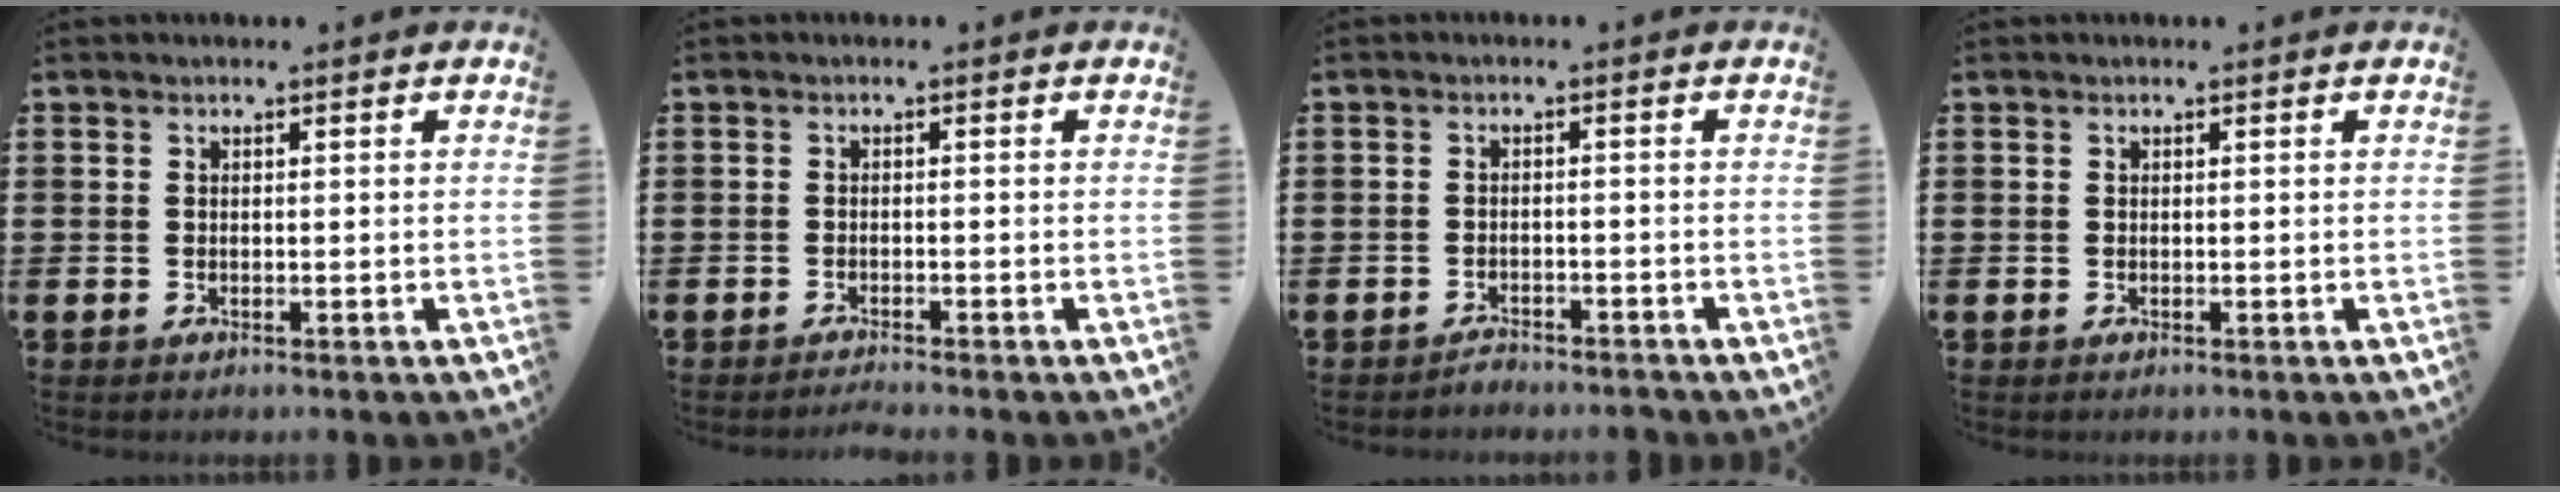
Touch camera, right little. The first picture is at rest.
{"total": 0.9, "force": [-0.9, -0.1, 0.3], "torque": [-0.006, -0.003, -0.017]}
{"total": 1.5, "force": [-1.5, 0.2, 0.0], "torque": [-0.004, 0.004, -0.032]}
{"total": 0.0}